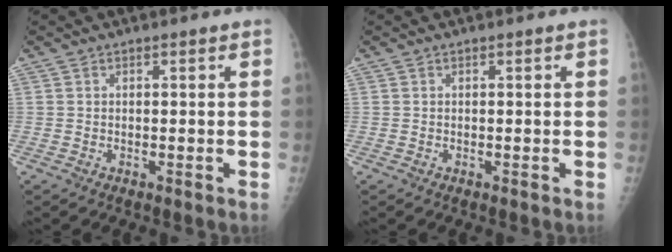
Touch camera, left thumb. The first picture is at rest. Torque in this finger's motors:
{"motor_torque": [-0.02, 0.02, 0.00, 0.00, 0.00]}